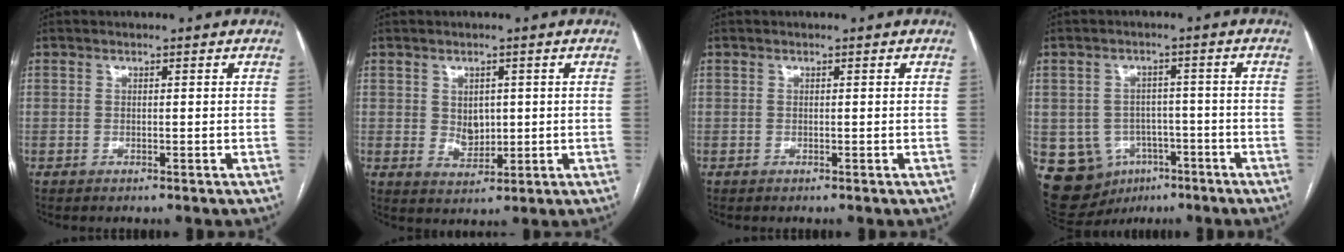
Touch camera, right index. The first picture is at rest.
{"total": 4.5, "force": [0.8, 3.4, 2.9], "torque": [-0.046, -0.002, 0.024]}
{"total": 0.0}
{"total": 10.2, "force": [-4.0, 8.8, 3.1], "torque": [-0.055, 0.023, -0.044]}